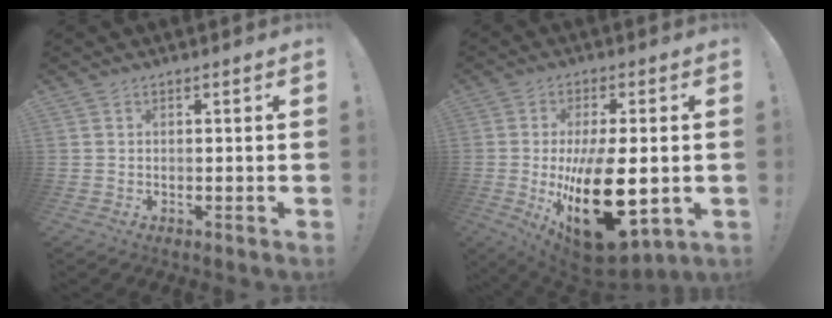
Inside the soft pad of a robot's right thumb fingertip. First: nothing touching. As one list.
[{"total": 24.3, "force": [-3.5, 11.2, 21.3], "torque": [-0.349, -0.010, -0.038]}]